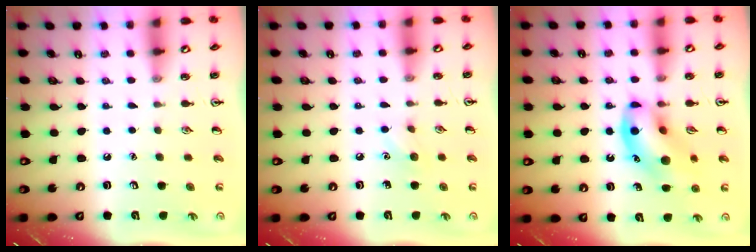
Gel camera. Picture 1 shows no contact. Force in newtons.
{"total": 5.1, "press": 4.8, "slide": 1.6}
{"total": 15.2, "press": 14.9, "slide": 2.7}